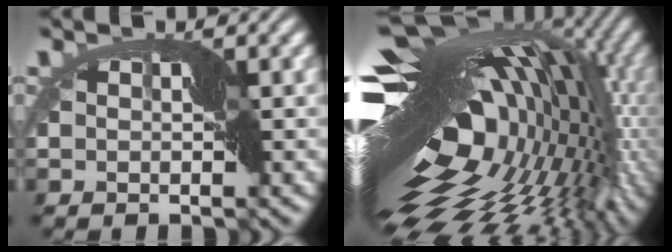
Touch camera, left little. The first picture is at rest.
{"total": 19.3, "force": [-0.9, 11.1, 15.7], "torque": [-0.241, -0.020, -0.022]}